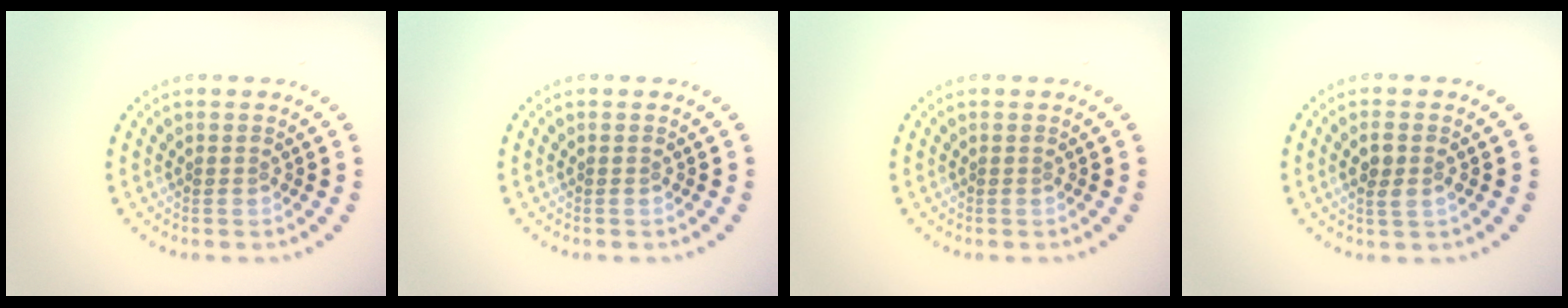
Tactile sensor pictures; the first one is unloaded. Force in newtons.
{"total": 0.0}
{"total": 0.0}
{"total": 1.9, "press": 1.9, "slide": 0.5}